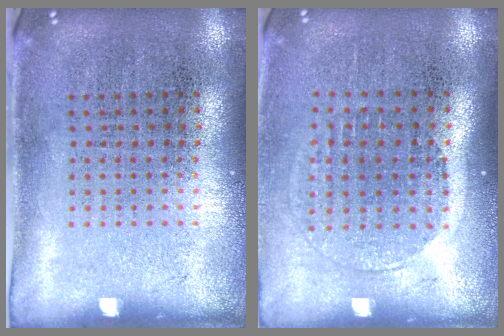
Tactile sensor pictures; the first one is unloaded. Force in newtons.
{"total": 1.5, "press": 1.3, "slide": 0.7}